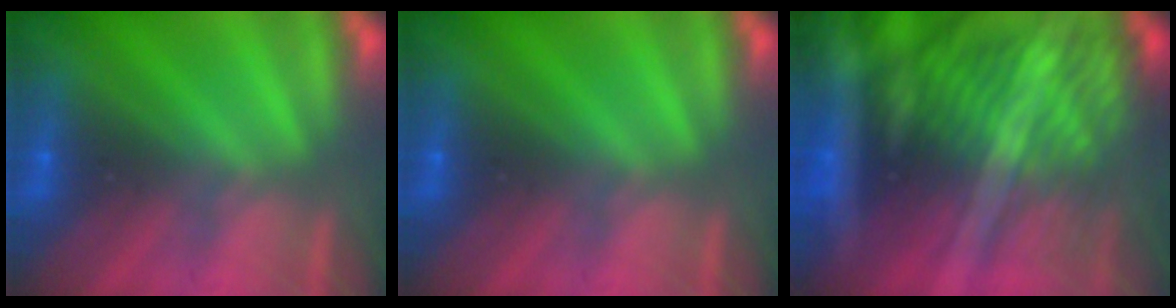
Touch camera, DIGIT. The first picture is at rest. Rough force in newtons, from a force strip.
{"total": 0.0}
{"total": 9.8}